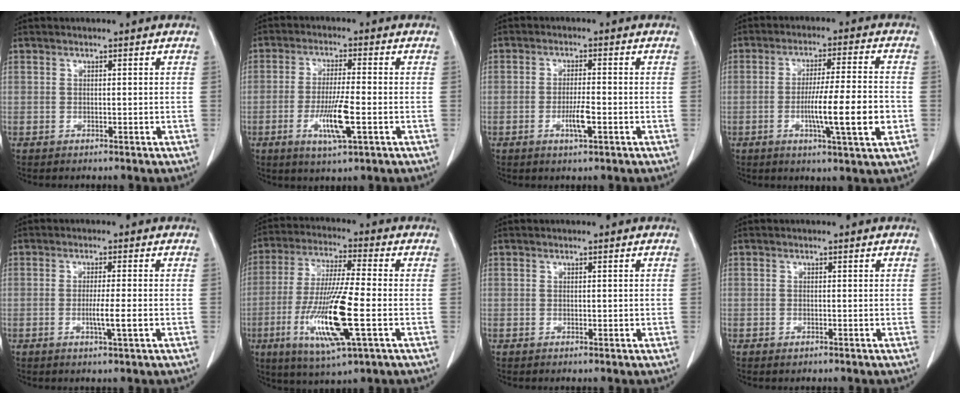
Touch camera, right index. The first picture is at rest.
{"total": 7.7, "force": [-2.4, 0.6, 7.3], "torque": [-0.138, -0.013, -0.044]}
{"total": 3.9, "force": [-1.3, 0.5, 3.6], "torque": [-0.067, -0.003, -0.023]}
{"total": 11.4, "force": [-2.7, 0.0, 11.0], "torque": [-0.181, -0.007, -0.048]}
{"total": 3.7, "force": [-0.9, -0.3, 3.6], "torque": [-0.064, -0.007, -0.015]}
{"total": 15.5, "force": [-4.2, 1.3, 14.8], "torque": [-0.300, -0.023, -0.076]}
{"total": 0.6, "force": [0.0, 0.3, 0.6], "torque": [-0.009, -0.001, 0.003]}
{"total": 0.7, "force": [-0.4, 0.4, 0.4], "torque": [-0.010, -0.001, -0.004]}